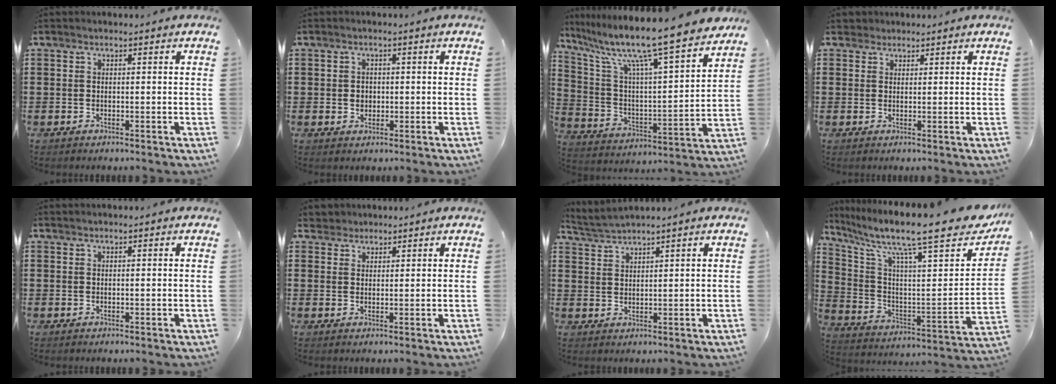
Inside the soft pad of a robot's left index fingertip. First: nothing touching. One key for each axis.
{"total": 1.6, "fx": 0.2, "fy": 1.3, "fz": 0.8, "tx": -0.019, "ty": 0.008, "tz": 0.001}
{"total": 12.0, "fx": 10.0, "fy": 0.2, "fz": 6.7, "tx": -0.159, "ty": -0.076, "tz": 0.159}
{"total": 1.8, "fx": 1.6, "fy": 1.0, "fz": -0.1, "tx": -0.005, "ty": 0.007, "tz": 0.031}
{"total": 0.0}
{"total": 2.1, "fx": 1.9, "fy": 0.9, "fz": -0.3, "tx": -0.001, "ty": 0.006, "tz": 0.037}
{"total": 2.1, "fx": 2.1, "fy": -0.4, "fz": 0.3, "tx": -0.013, "ty": -0.005, "tz": 0.039}
{"total": 12.8, "fx": 9.9, "fy": 1.7, "fz": 7.9, "tx": -0.160, "ty": -0.076, "tz": 0.151}